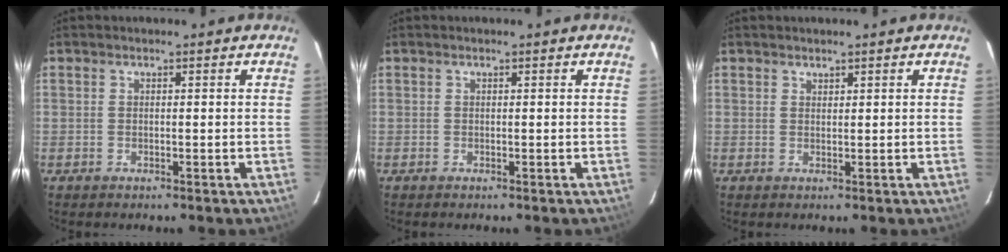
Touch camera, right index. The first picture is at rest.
{"total": 0.0}
{"total": 0.7, "force": [0.7, 0.3, 0.0], "torque": [0.000, 0.001, 0.014]}